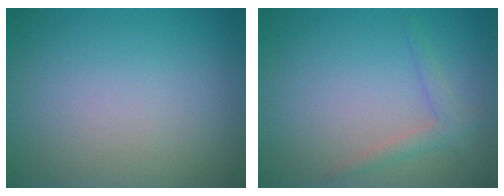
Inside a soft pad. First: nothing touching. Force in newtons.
{"total": 1.8, "press": 1.8, "slide": 0.1}